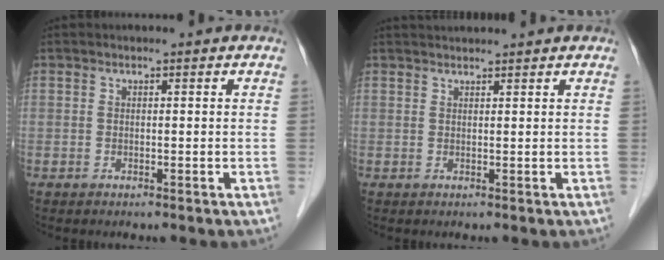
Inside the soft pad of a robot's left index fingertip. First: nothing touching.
{"total": 3.5, "force": [3.4, -0.4, 0.9], "torque": [-0.010, 0.027, 0.052]}